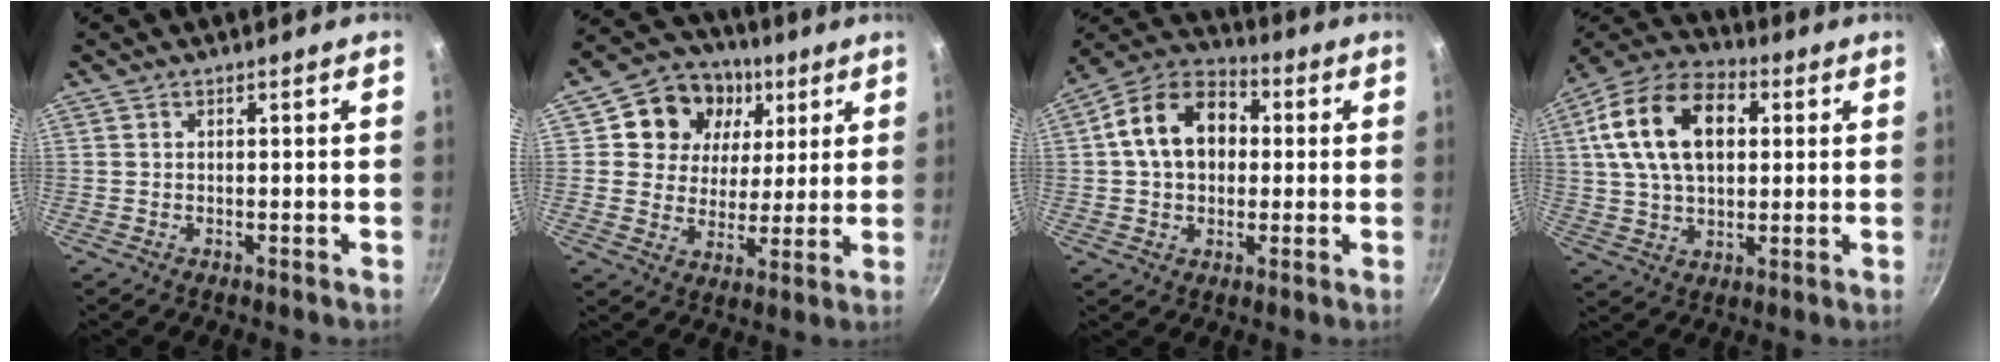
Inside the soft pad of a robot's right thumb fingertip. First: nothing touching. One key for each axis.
{"total": 14.6, "fx": 5.2, "fy": 12.3, "fz": 5.9, "tx": -0.074, "ty": -0.006, "tz": 0.076}
{"total": 14.6, "fx": 1.8, "fy": 10.9, "fz": 9.6, "tx": -0.129, "ty": 0.030, "tz": 0.012}
{"total": 18.6, "fx": 4.3, "fy": 11.9, "fz": 13.7, "tx": -0.226, "ty": 0.017, "tz": 0.062}